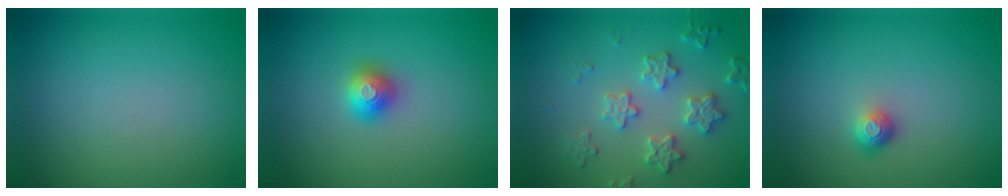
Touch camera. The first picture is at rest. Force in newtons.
{"total": 2.0, "press": 2.0, "slide": 0.1}
{"total": 3.6, "press": 3.6, "slide": 0.4}
{"total": 1.5, "press": 1.1, "slide": 1.0}